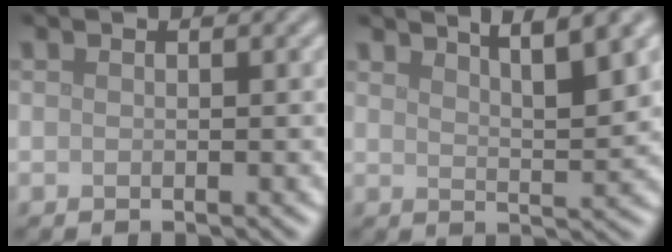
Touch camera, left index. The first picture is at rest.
{"total": 5.2, "force": [3.5, 1.2, 3.6], "torque": [-0.040, 0.007, 0.052]}